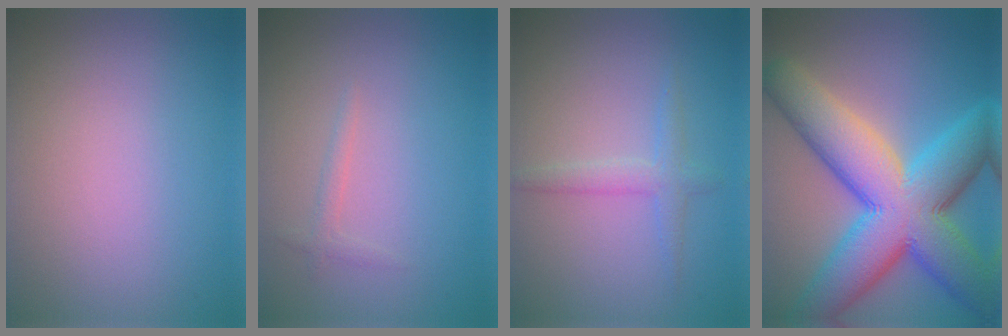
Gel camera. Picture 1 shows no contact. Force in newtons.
{"total": 0.9, "press": 0.9, "slide": 0.1}
{"total": 1.8, "press": 1.8, "slide": 0.1}
{"total": 13.3, "press": 13.3, "slide": 0.5}